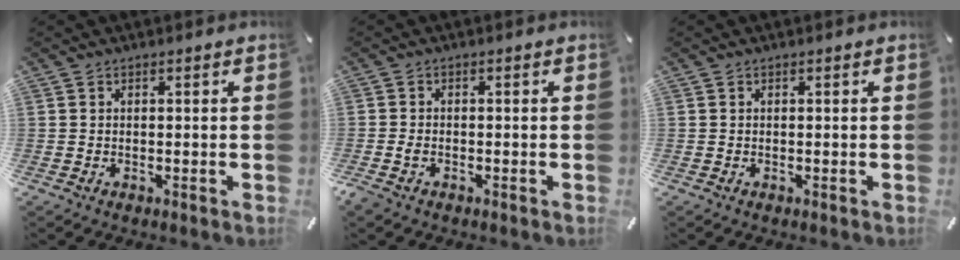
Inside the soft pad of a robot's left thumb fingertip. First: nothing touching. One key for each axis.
{"total": 1.5, "fx": -1.0, "fy": 0.9, "fz": 0.7, "tx": -0.014, "ty": 0.004, "tz": -0.020}
{"total": 0.0}